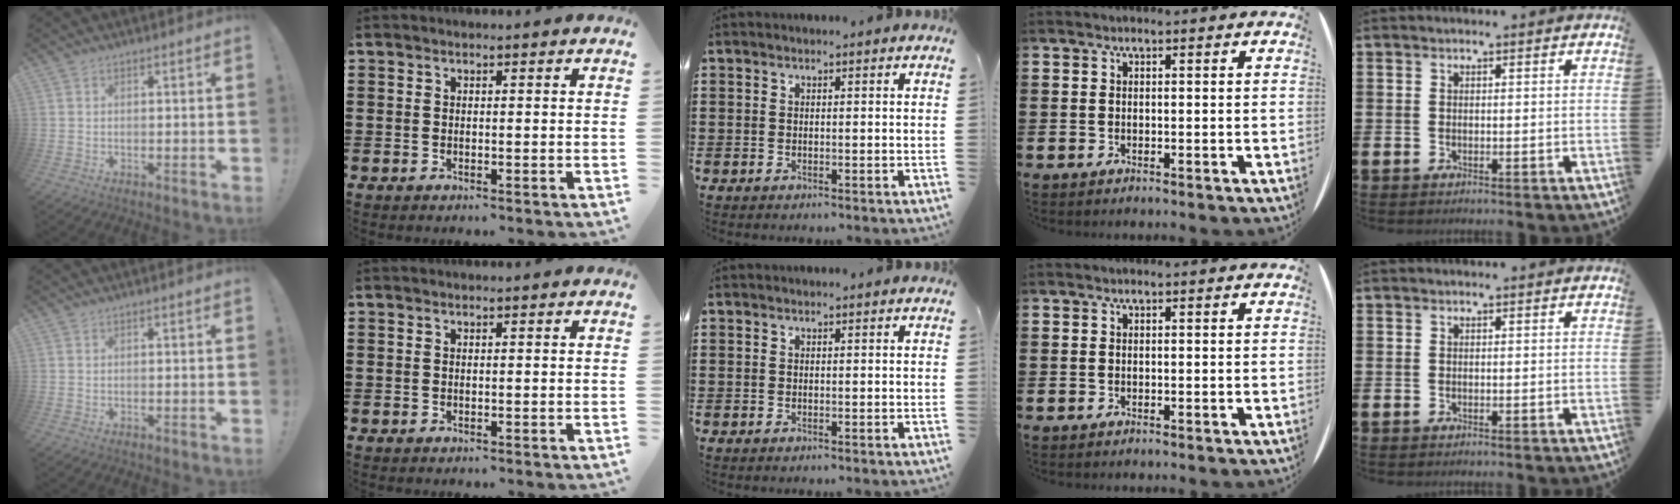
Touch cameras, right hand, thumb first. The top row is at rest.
{}